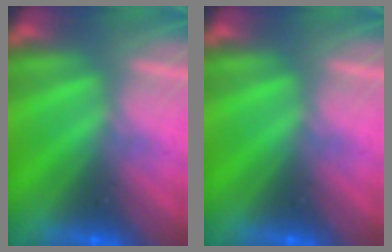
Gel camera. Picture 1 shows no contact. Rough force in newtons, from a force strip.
{"total": 0.0}